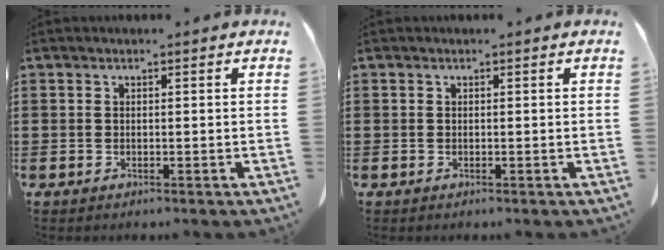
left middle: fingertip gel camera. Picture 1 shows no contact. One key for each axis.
{"total": 0.0}